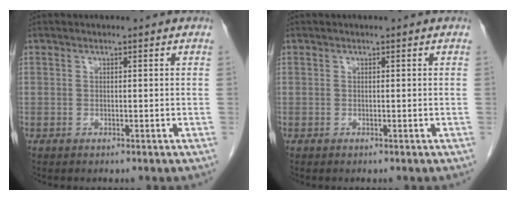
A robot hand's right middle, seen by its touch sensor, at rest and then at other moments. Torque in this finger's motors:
{"motor_torque": [0.11, 0.01, 0.01, 0.00]}